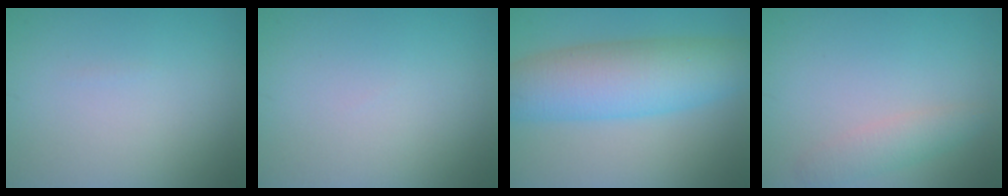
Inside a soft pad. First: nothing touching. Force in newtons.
{"total": 0.0}
{"total": 8.6, "press": 8.6, "slide": 0.5}
{"total": 2.1, "press": 2.1, "slide": 0.1}